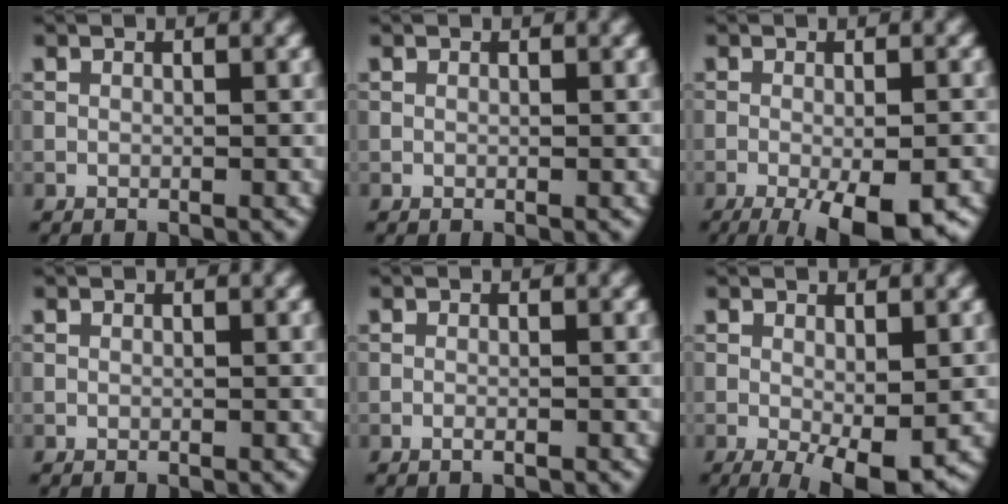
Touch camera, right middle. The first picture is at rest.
{"total": 0.0}
{"total": 7.6, "force": [-4.0, 1.9, 6.1], "torque": [-0.092, -0.010, -0.059]}
{"total": 0.0}
{"total": 0.9, "force": [-0.5, 0.2, 0.7], "torque": [-0.011, -0.002, -0.009]}
{"total": 4.4, "force": [-1.2, 1.3, 4.0], "torque": [-0.062, -0.015, -0.016]}